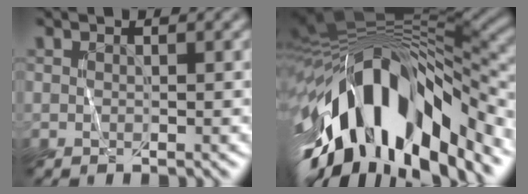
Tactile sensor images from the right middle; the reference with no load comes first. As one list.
[{"total": 16.0, "force": [-7.6, 7.6, 11.8], "torque": [-0.214, 0.004, -0.126]}]